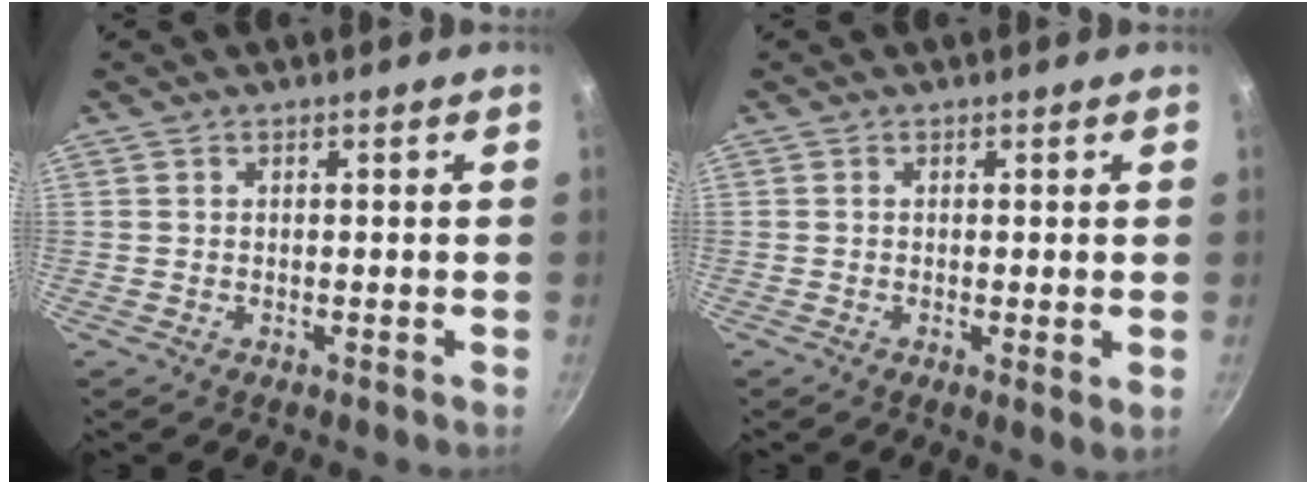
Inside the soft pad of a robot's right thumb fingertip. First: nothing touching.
{"total": 1.6, "force": [0.0, 0.1, 1.6], "torque": [-0.025, -0.008, -0.003]}